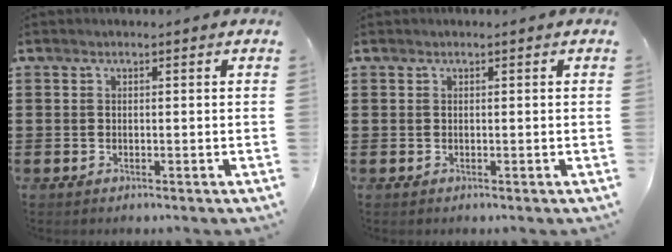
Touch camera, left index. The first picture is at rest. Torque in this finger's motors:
{"motor_torque": [1.01, -1.11, 0.37, 0.11]}